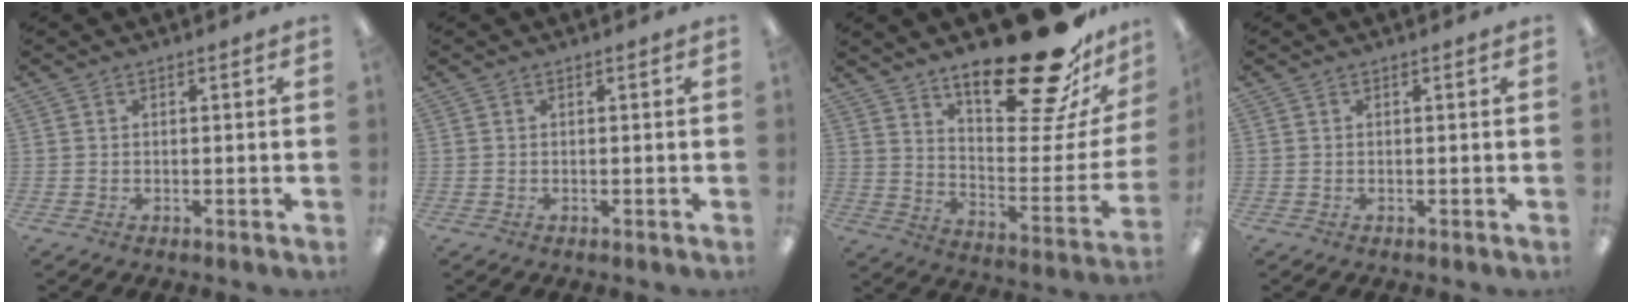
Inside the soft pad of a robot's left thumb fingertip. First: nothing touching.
{"total": 0.0}
{"total": 26.0, "force": [19.9, 7.4, 15.1], "torque": [-0.196, -0.147, 0.323]}
{"total": 0.0}